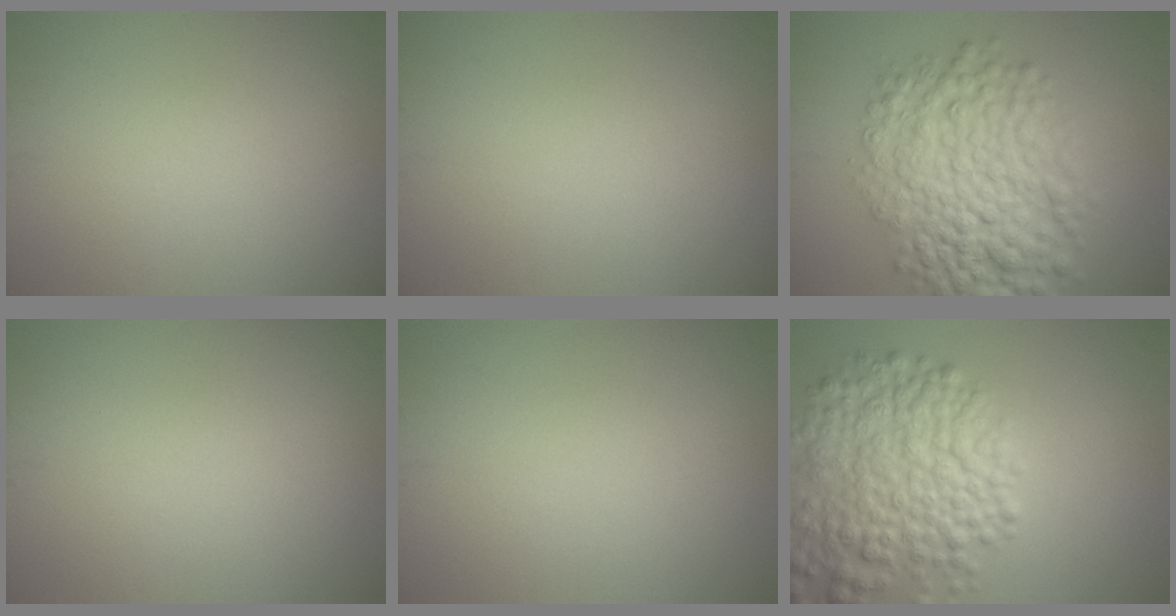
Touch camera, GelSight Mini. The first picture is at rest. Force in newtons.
{"total": 0.0}
{"total": 8.6, "press": 8.6, "slide": 0.1}
{"total": 0.0}
{"total": 0.0}
{"total": 8.2, "press": 8.2, "slide": 0.4}